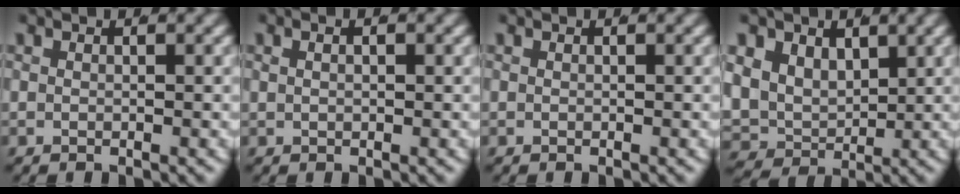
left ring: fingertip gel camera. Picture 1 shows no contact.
{"total": 0.8, "force": [0.0, 0.5, 0.7], "torque": [-0.010, 0.001, 0.000]}
{"total": 0.0}
{"total": 9.1, "force": [-0.2, 8.2, 3.9], "torque": [-0.121, -0.040, -0.001]}